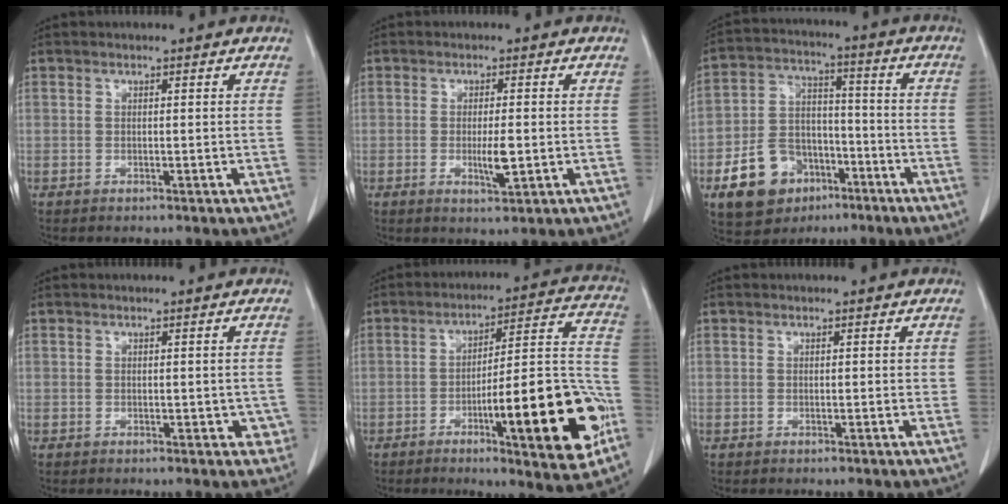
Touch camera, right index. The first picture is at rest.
{"total": 3.7, "force": [-0.6, 0.6, 3.6], "torque": [-0.066, -0.006, -0.008]}
{"total": 12.3, "force": [-6.2, 8.8, 5.9], "torque": [-0.123, 0.020, -0.099]}
{"total": 2.5, "force": [-0.4, 1.8, 1.7], "torque": [-0.003, 0.007, -0.001]}
{"total": 20.0, "force": [-7.0, 3.0, 18.5], "torque": [-0.223, 0.017, -0.092]}
{"total": 0.7, "force": [0.2, 0.4, 0.5], "torque": [-0.004, 0.002, 0.003]}